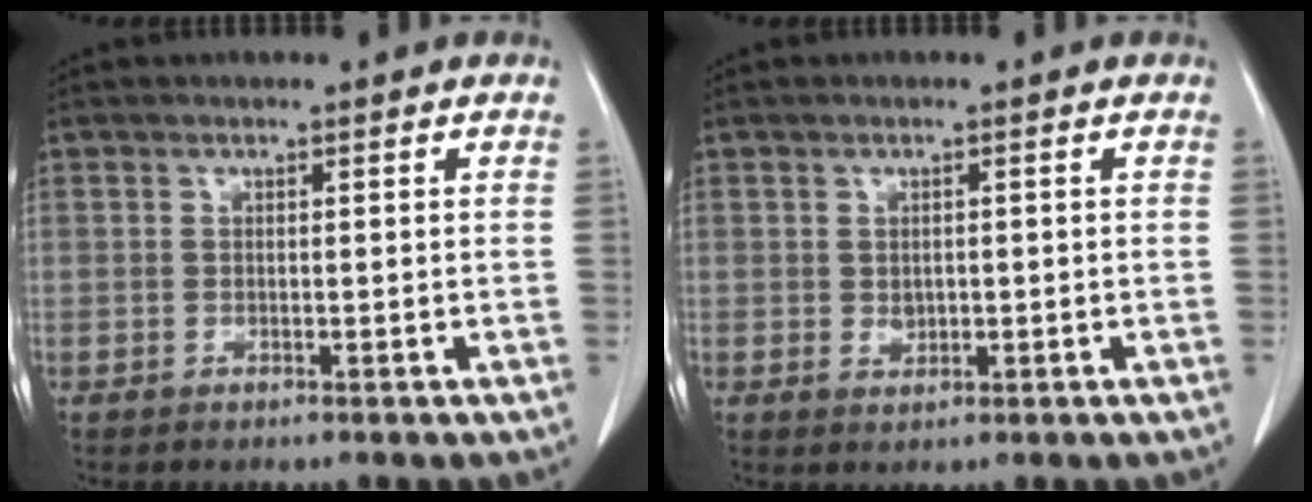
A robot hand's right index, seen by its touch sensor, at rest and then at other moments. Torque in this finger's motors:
{"motor_torque": [0.04, -0.01, 0.03, 0.01]}